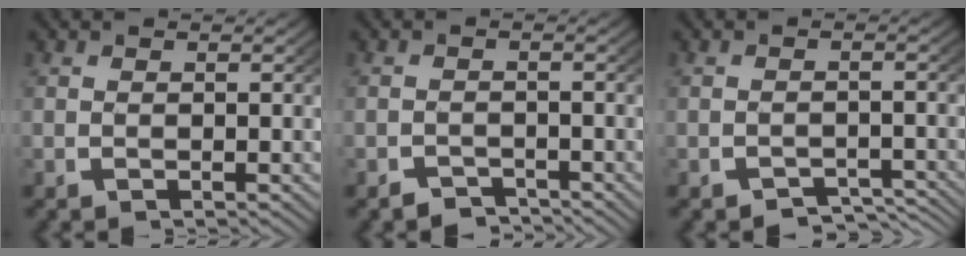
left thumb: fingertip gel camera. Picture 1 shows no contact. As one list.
[{"total": 2.2, "force": [-2.0, 0.7, 0.3], "torque": [0.000, -0.011, -0.036]}, {"total": 3.4, "force": [-2.8, 1.4, 1.4], "torque": [-0.010, -0.012, -0.044]}]